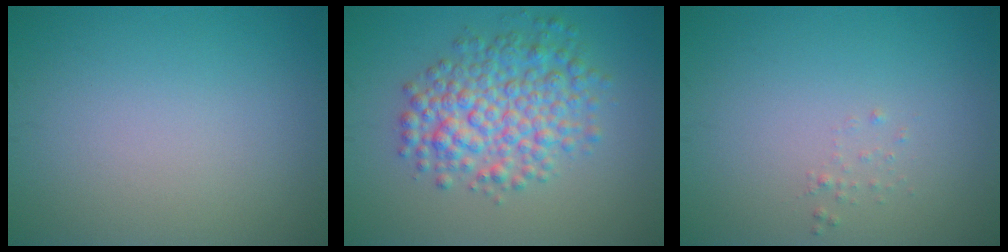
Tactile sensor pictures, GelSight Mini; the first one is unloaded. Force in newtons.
{"total": 6.0, "press": 6.0, "slide": 0.1}
{"total": 0.5, "press": 0.5, "slide": 0.1}